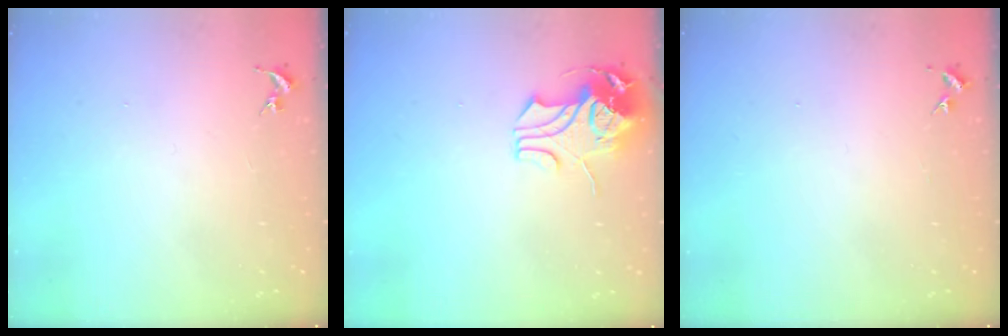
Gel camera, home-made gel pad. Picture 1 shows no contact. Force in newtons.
{"total": 9.6, "press": 9.5, "slide": 1.3}
{"total": 2.7, "press": 2.7, "slide": 0.3}